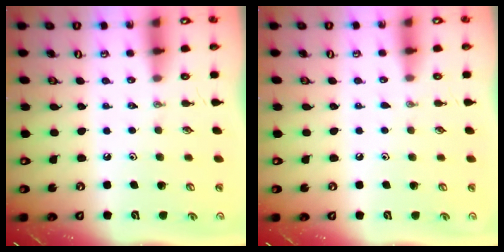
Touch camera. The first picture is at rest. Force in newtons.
{"total": 2.8, "press": 2.8, "slide": 0.3}